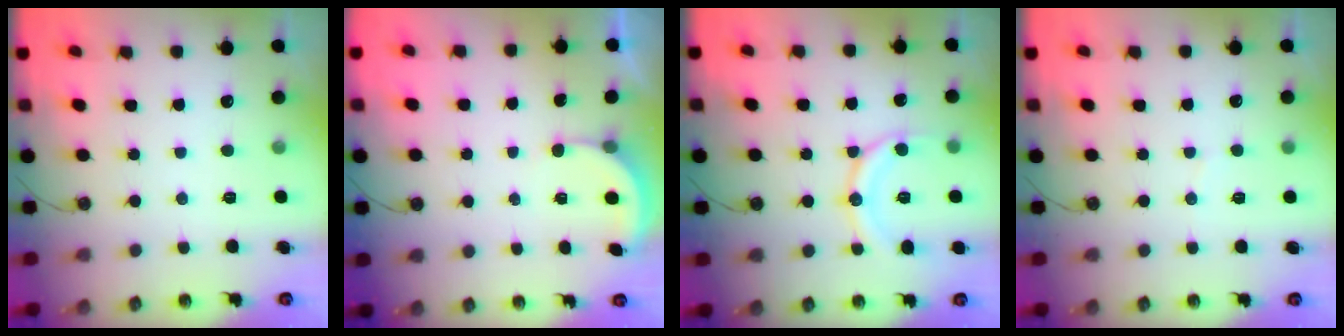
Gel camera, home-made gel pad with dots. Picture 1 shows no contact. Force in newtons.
{"total": 1.6, "press": 1.6, "slide": 0.3}
{"total": 13.1, "press": 13.1, "slide": 0.9}
{"total": 3.0, "press": 2.9, "slide": 0.3}